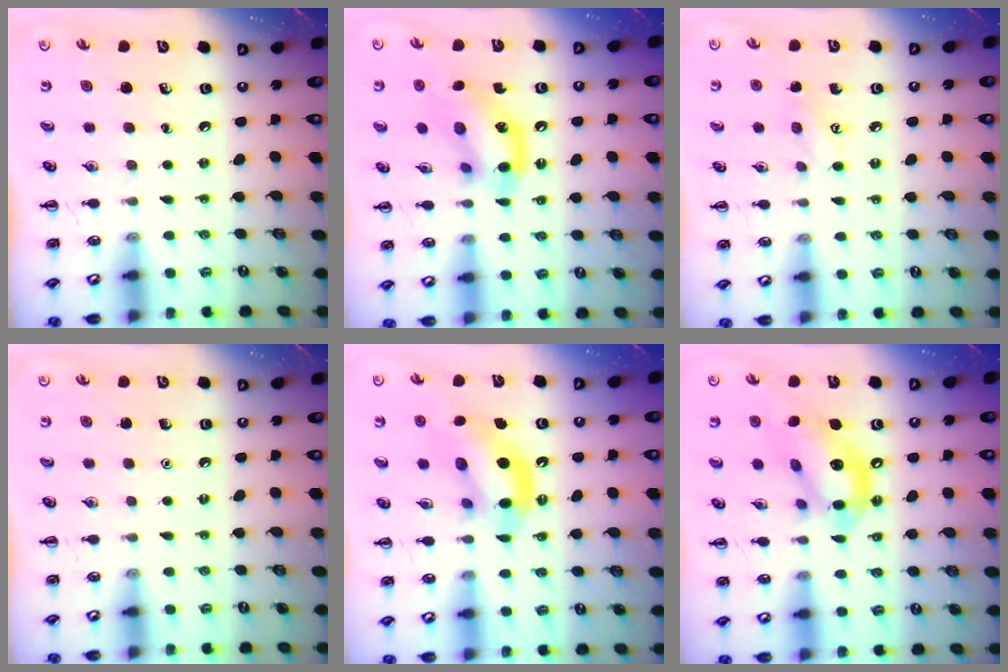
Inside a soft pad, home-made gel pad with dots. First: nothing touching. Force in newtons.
{"total": 14.2, "press": 13.9, "slide": 2.4}
{"total": 6.4, "press": 6.2, "slide": 1.6}
{"total": 1.6, "press": 1.6, "slide": 0.1}
{"total": 11.5, "press": 11.1, "slide": 3.0}
{"total": 13.3, "press": 12.9, "slide": 3.4}